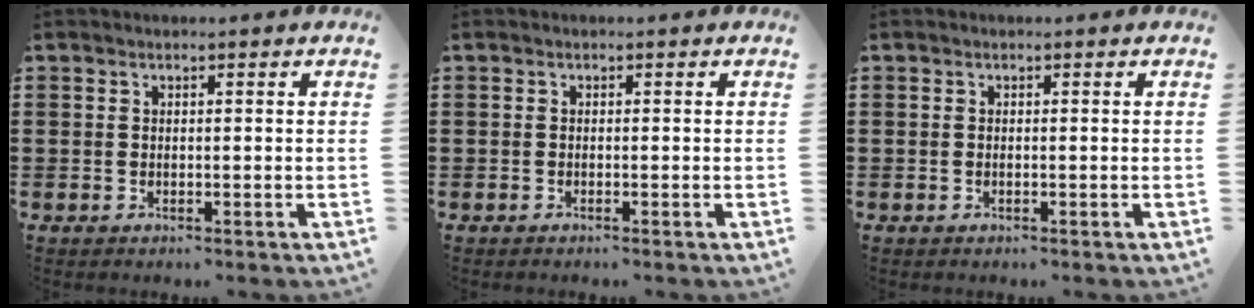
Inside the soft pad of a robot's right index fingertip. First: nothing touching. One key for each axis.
{"total": 0.0}
{"total": 0.0}